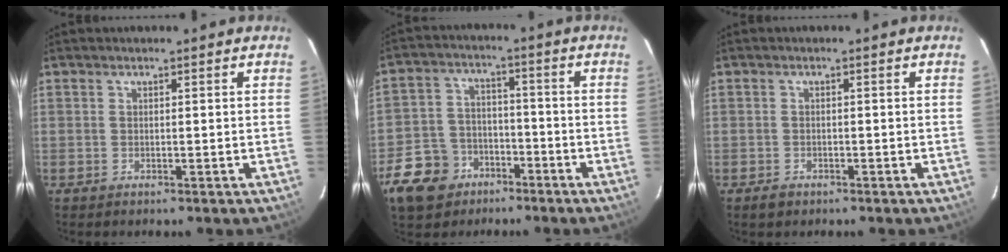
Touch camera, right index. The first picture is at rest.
{"total": 11.8, "force": [-6.9, 8.9, 3.6], "torque": [-0.114, 0.021, -0.102]}
{"total": 1.8, "force": [-1.3, 1.2, 0.7], "torque": [-0.014, 0.001, -0.019]}